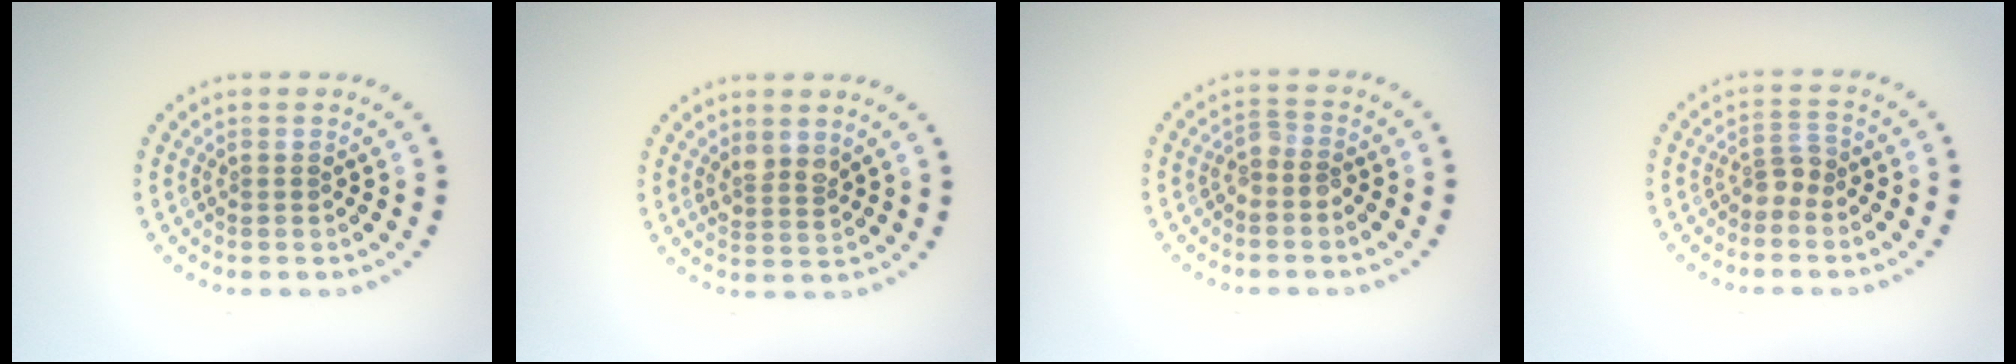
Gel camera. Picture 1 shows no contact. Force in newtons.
{"total": 1.8, "press": 1.6, "slide": 0.9}
{"total": 1.5, "press": 1.3, "slide": 0.8}
{"total": 1.8, "press": 1.4, "slide": 1.1}